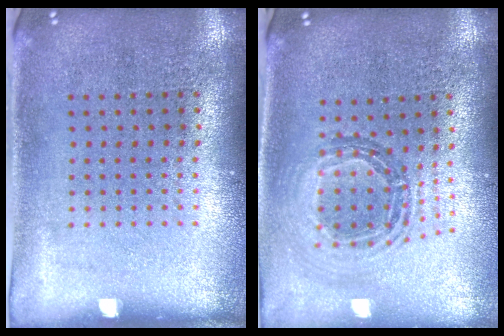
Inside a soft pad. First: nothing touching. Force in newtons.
{"total": 0.9, "press": 0.9, "slide": 0.2}